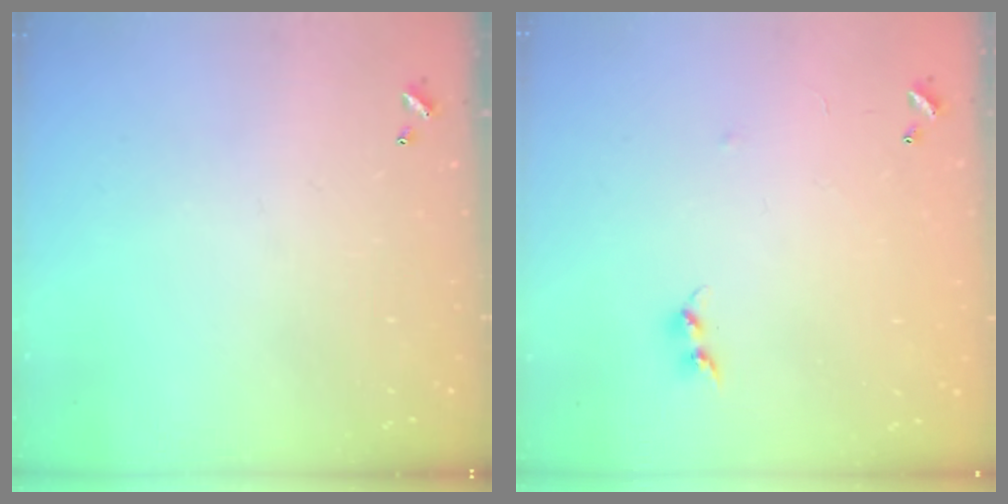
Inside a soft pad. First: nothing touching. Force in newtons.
{"total": 7.9, "press": 7.9, "slide": 0.4}